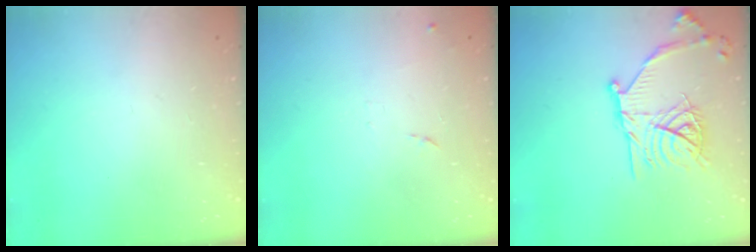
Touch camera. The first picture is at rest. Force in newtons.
{"total": 6.6, "press": 6.6, "slide": 0.4}
{"total": 19.4, "press": 19.3, "slide": 1.5}